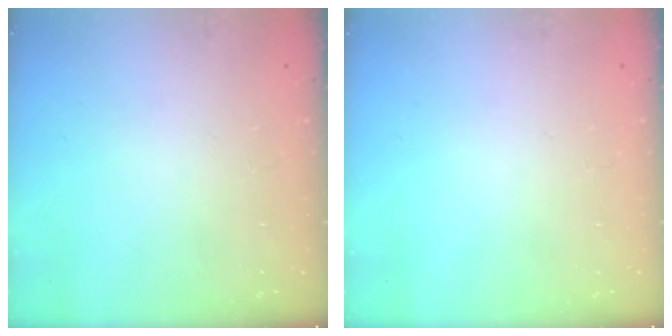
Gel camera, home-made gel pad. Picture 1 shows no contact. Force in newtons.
{"total": 0.0}